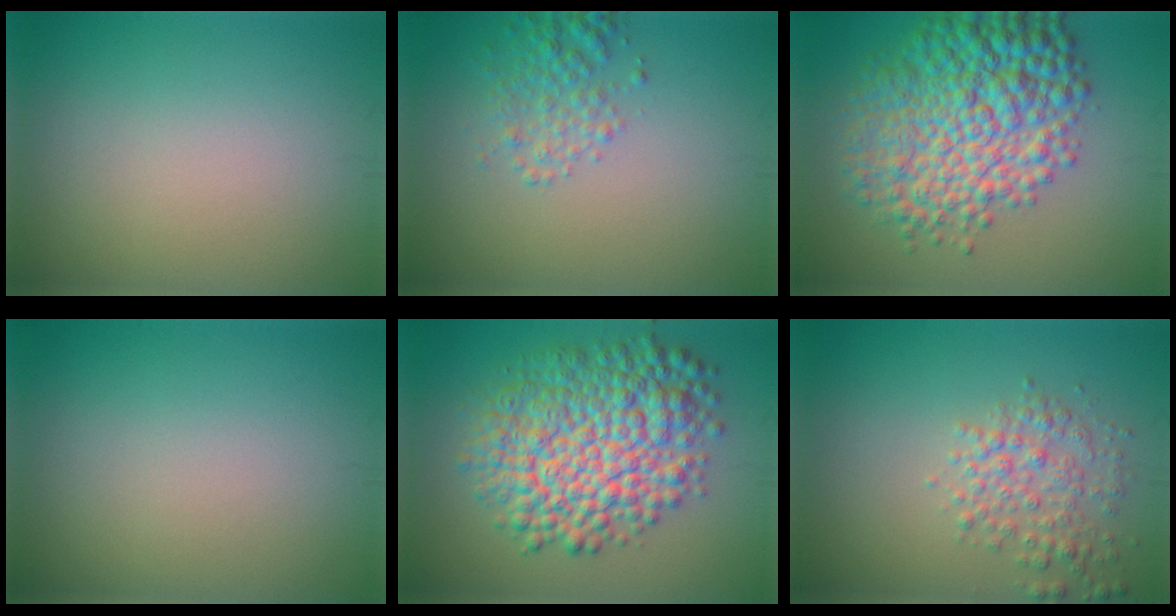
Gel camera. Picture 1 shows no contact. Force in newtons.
{"total": 2.6, "press": 2.6, "slide": 0.1}
{"total": 10.1, "press": 10.1, "slide": 0.1}
{"total": 0.0}
{"total": 10.6, "press": 10.6, "slide": 0.1}
{"total": 3.1, "press": 3.1, "slide": 0.1}